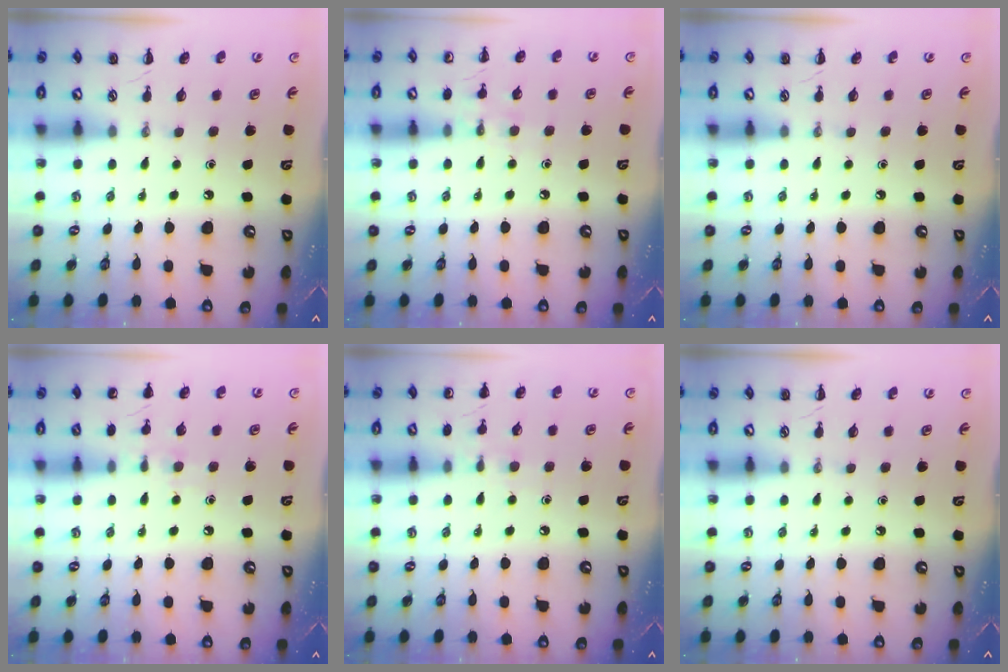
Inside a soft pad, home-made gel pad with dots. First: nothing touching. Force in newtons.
{"total": 6.5, "press": 6.2, "slide": 1.9}
{"total": 0.0}
{"total": 6.7, "press": 6.5, "slide": 1.7}
{"total": 5.9, "press": 5.6, "slide": 1.7}
{"total": 0.0}